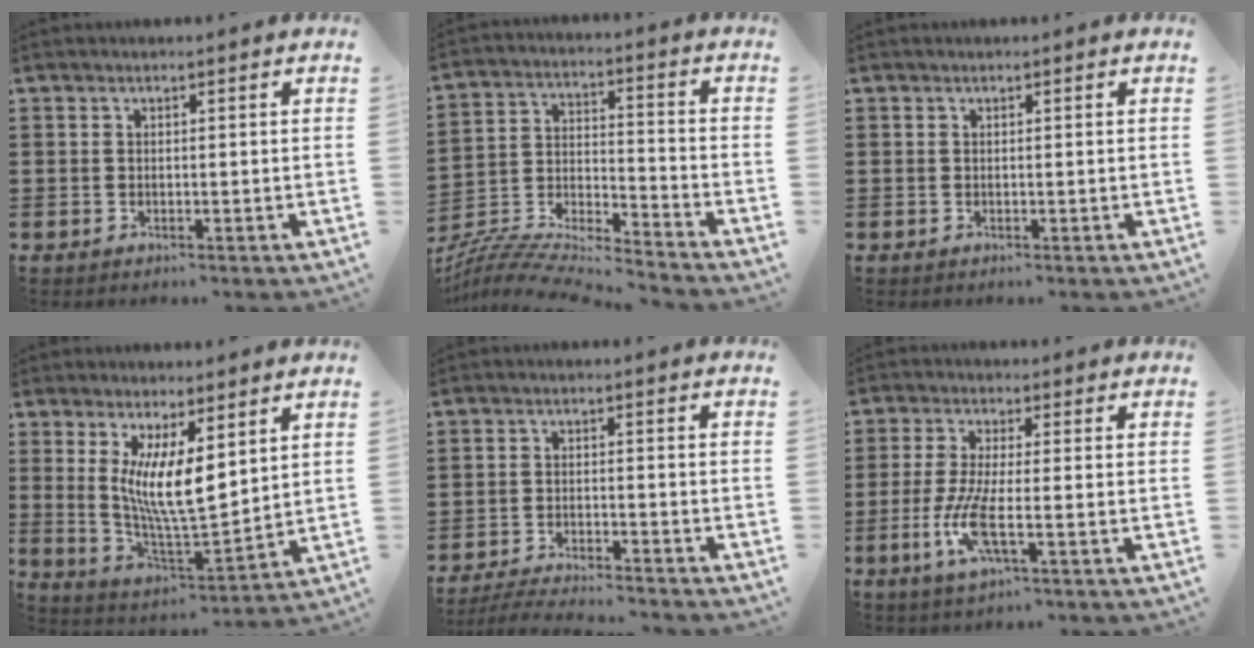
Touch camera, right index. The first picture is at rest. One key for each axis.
{"total": 7.3, "fx": -7.0, "fy": 0.7, "fz": 1.9, "tx": -0.046, "ty": -0.006, "tz": -0.145}
{"total": 0.0}
{"total": 9.3, "fx": 3.4, "fy": 2.4, "fz": 8.3, "tx": -0.172, "ty": -0.015, "tz": 0.060}
{"total": 4.0, "fx": -3.9, "fy": -0.1, "fz": 0.8, "tx": -0.021, "ty": -0.003, "tz": -0.082}
{"total": 7.2, "fx": -2.1, "fy": 1.5, "fz": 6.7, "tx": -0.152, "ty": -0.020, "tz": -0.044}